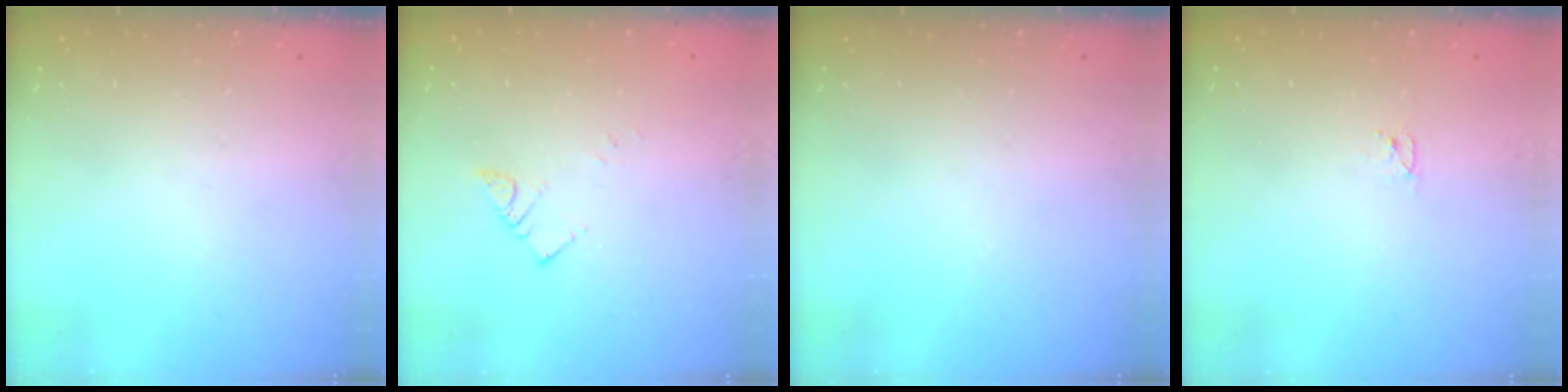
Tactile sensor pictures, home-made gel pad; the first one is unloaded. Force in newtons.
{"total": 4.0, "press": 4.0, "slide": 0.1}
{"total": 0.0}
{"total": 2.6, "press": 2.6, "slide": 0.3}